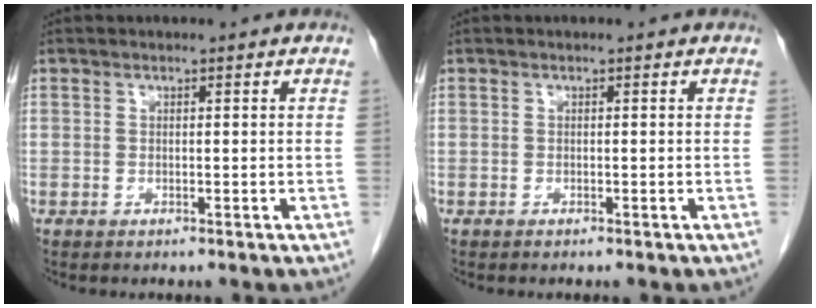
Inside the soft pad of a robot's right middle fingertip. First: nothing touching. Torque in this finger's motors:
{"motor_torque": [-0.26, -0.26, 0.05, 0.01]}